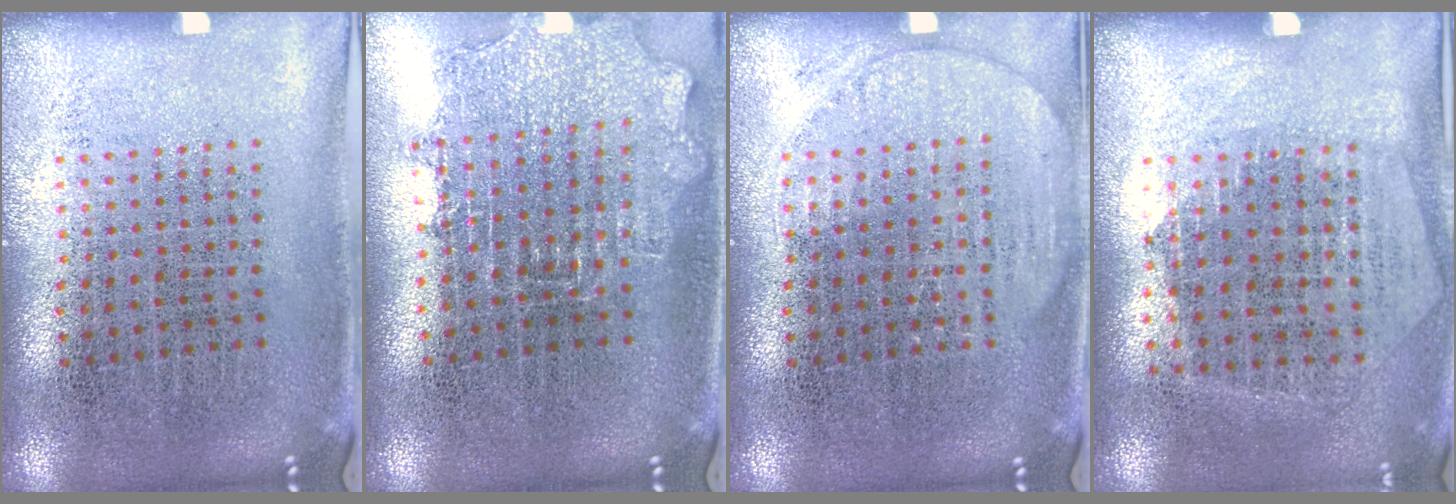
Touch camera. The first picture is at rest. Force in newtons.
{"total": 1.3, "press": 1.1, "slide": 0.6}
{"total": 1.6, "press": 1.6, "slide": 0.0}
{"total": 1.3, "press": 1.2, "slide": 0.6}